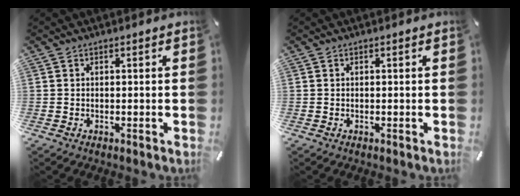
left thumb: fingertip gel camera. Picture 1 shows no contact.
{"total": 0.0}